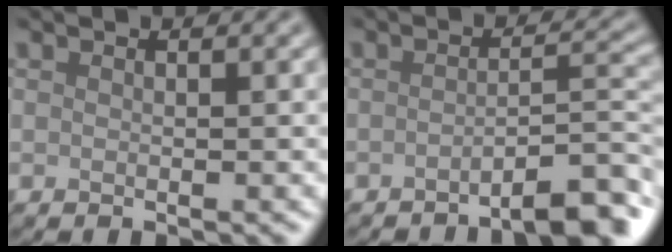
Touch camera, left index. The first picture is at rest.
{"total": 4.9, "force": [-3.2, 0.9, 3.6], "torque": [-0.042, 0.014, -0.051]}